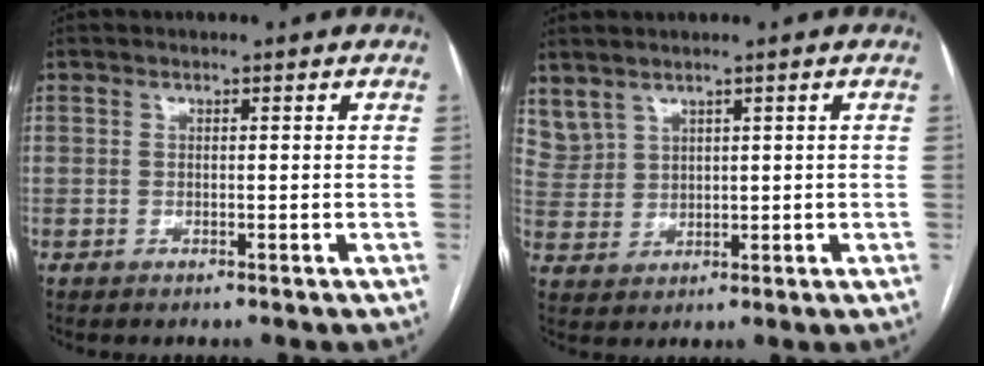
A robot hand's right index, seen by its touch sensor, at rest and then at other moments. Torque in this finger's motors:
{"motor_torque": [-0.25, -0.02, 0.02, 0.00]}